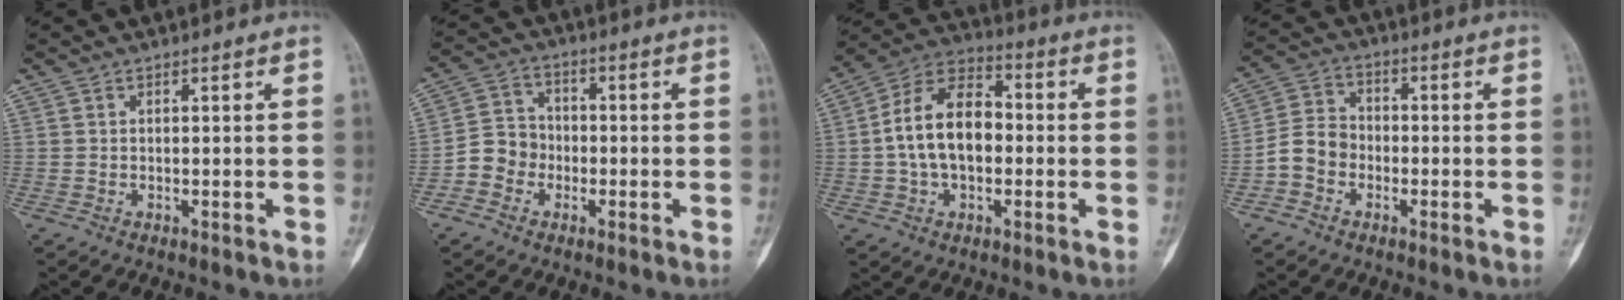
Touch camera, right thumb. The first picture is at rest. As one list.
[{"total": 6.6, "force": [-2.3, 5.8, 2.1], "torque": [-0.014, 0.025, -0.054]}, {"total": 14.2, "force": [-0.3, 9.0, 11.0], "torque": [-0.180, 0.036, -0.015]}, {"total": 6.6, "force": [-2.3, 5.4, 3.1], "torque": [-0.046, 0.028, -0.054]}]